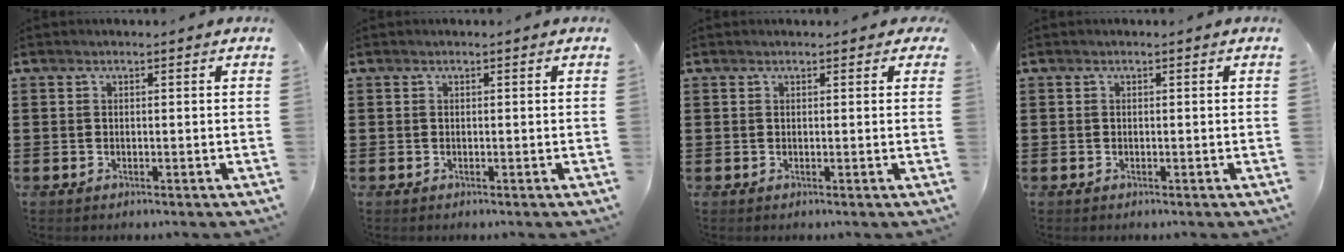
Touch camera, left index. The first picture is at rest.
{"total": 0.0}
{"total": 0.7, "force": [0.5, 0.2, 0.4], "torque": [-0.007, 0.005, 0.009]}
{"total": 0.0}